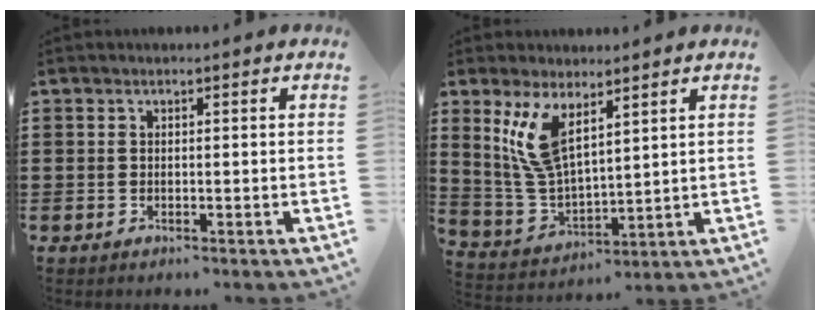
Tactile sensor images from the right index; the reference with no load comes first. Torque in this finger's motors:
{"motor_torque": [0.98, 0.85, 0.33, 0.21]}